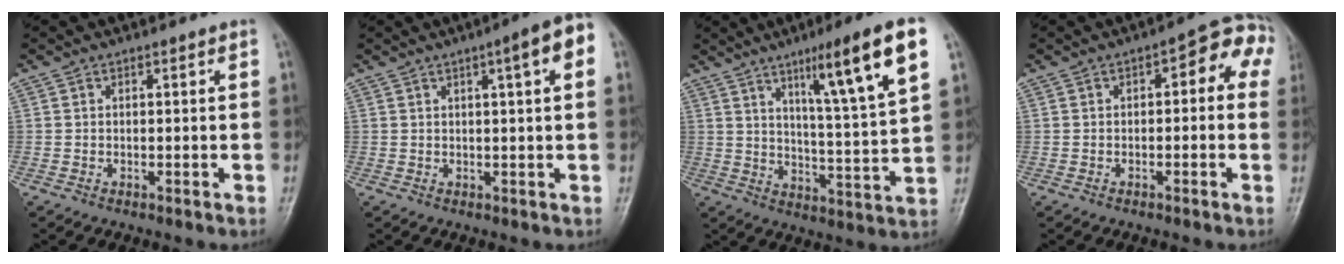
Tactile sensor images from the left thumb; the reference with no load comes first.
{"total": 6.6, "force": [2.4, 0.9, 6.0], "torque": [-0.079, 0.011, 0.027]}
{"total": 16.4, "force": [8.1, 1.3, 14.1], "torque": [-0.213, -0.031, 0.125]}
{"total": 7.7, "force": [1.1, 3.7, 6.6], "torque": [-0.051, 0.036, 0.000]}